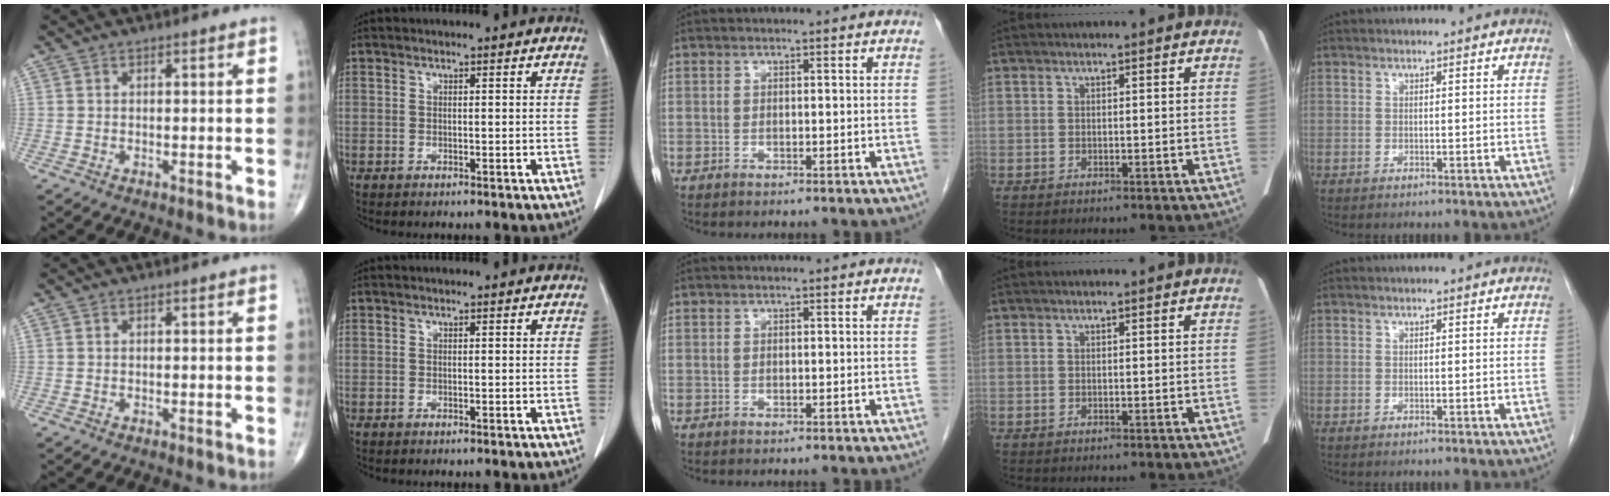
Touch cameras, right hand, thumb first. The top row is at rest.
{}